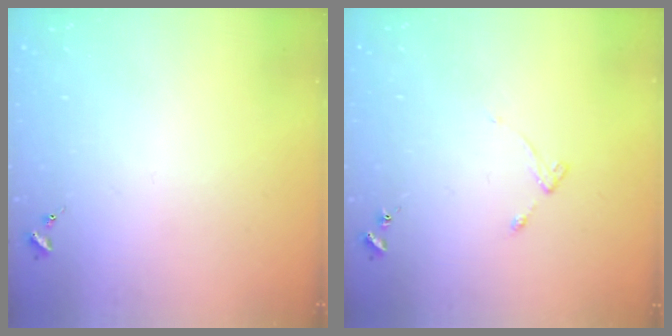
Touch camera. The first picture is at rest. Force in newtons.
{"total": 4.7, "press": 4.6, "slide": 0.6}